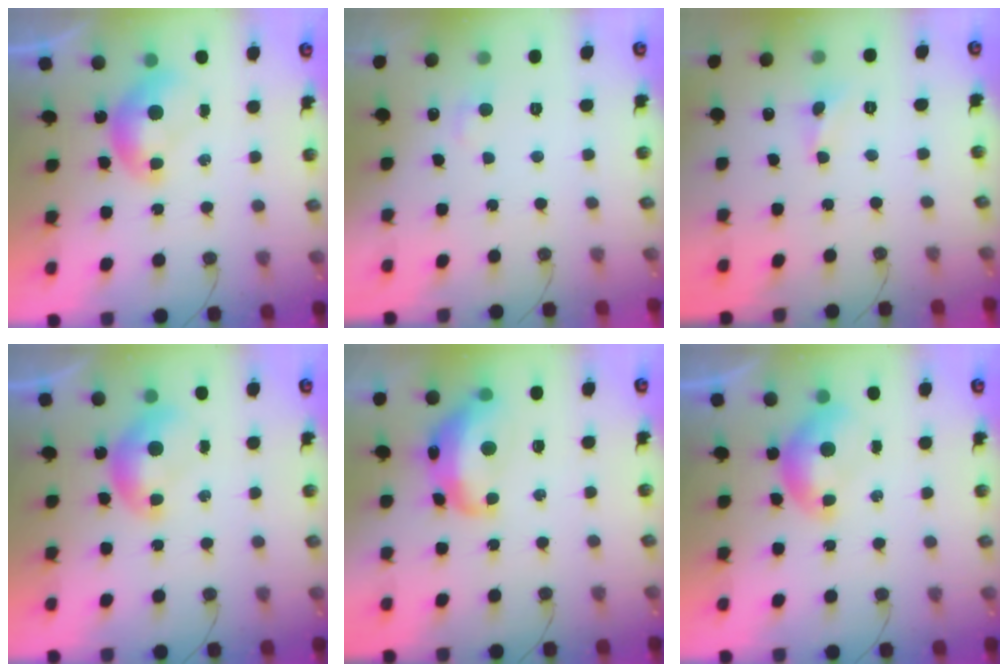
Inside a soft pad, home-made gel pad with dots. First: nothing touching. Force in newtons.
{"total": 1.4, "press": 1.2, "slide": 0.7}
{"total": 0.0}
{"total": 0.0}
{"total": 7.9, "press": 7.8, "slide": 1.2}
{"total": 0.0}